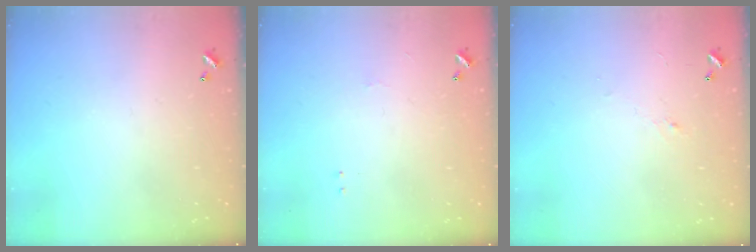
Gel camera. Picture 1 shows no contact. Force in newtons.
{"total": 1.0, "press": 0.9, "slide": 0.5}
{"total": 1.0, "press": 0.8, "slide": 0.6}